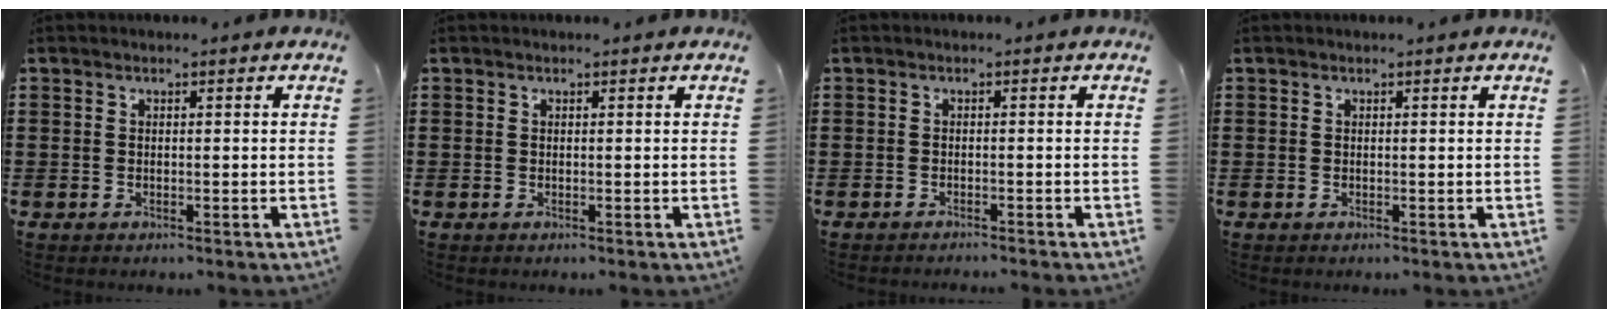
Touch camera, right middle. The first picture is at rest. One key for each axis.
{"total": 0.0}
{"total": 0.8, "fx": -0.8, "fy": -0.1, "fz": 0.1, "tx": -0.004, "ty": -0.001, "tz": -0.017}
{"total": 0.0}